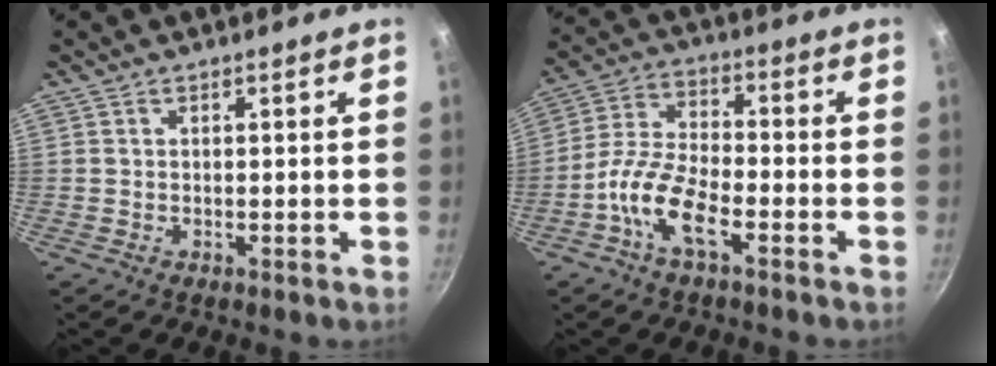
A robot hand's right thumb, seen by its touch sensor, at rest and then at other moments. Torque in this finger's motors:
{"motor_torque": [1.55, 1.11, 0.91, -1.23, 0.09]}